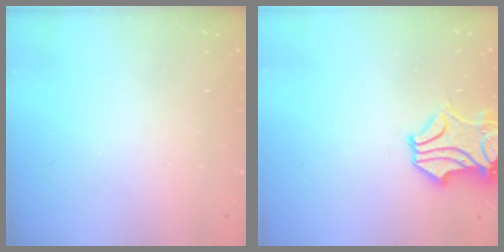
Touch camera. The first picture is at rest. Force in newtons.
{"total": 2.4, "press": 2.0, "slide": 1.3}